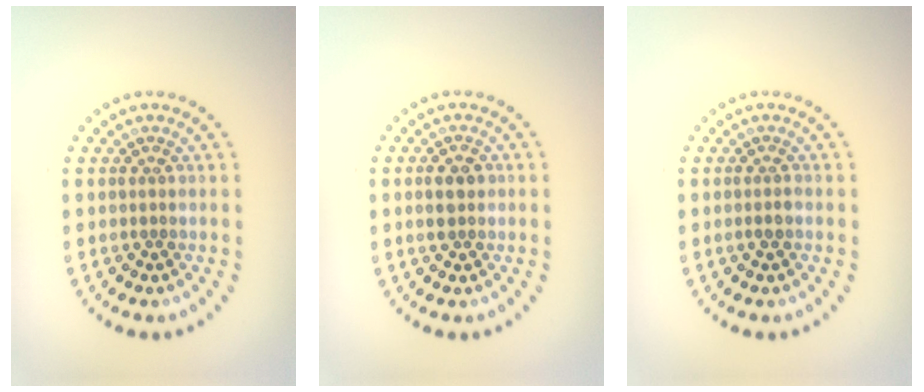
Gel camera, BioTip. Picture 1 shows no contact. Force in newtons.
{"total": 2.4, "press": 2.3, "slide": 0.2}
{"total": 0.9, "press": 0.8, "slide": 0.5}